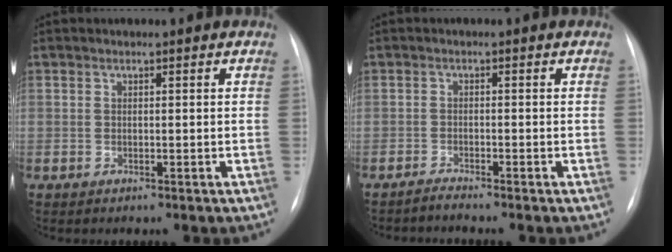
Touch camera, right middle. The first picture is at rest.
{"total": 1.5, "force": [-1.4, -0.4, -0.1], "torque": [0.000, -0.007, -0.026]}